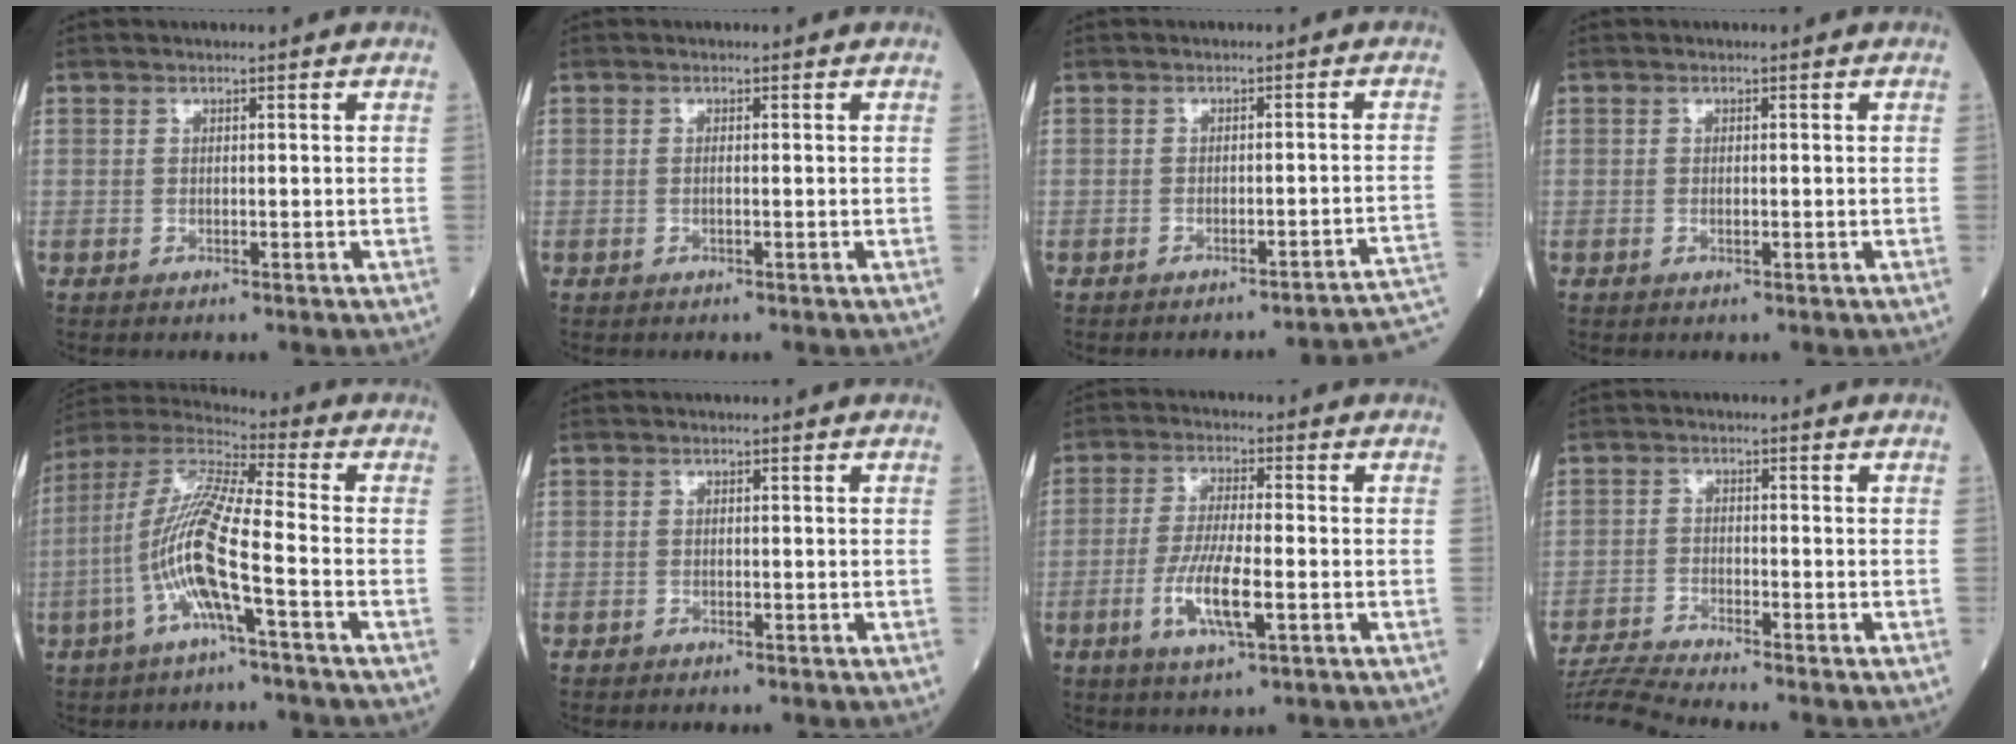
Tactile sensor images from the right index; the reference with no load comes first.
{"total": 0.5, "force": [-0.2, 0.0, 0.5], "torque": [-0.009, 0.001, -0.004]}
{"total": 8.7, "force": [-8.3, -0.9, 2.2], "torque": [0.000, 0.009, -0.091]}
{"total": 0.6, "force": [-0.2, 0.1, 0.5], "torque": [-0.011, 0.000, -0.003]}
{"total": 12.6, "force": [-3.8, 0.5, 12.0], "torque": [-0.253, 0.009, -0.083]}
{"total": 0.0}
{"total": 8.1, "force": [-2.6, 1.2, 7.6], "torque": [-0.153, -0.010, -0.049]}
{"total": 6.3, "force": [-6.0, -1.6, 0.9], "torque": [-0.017, -0.016, -0.116]}